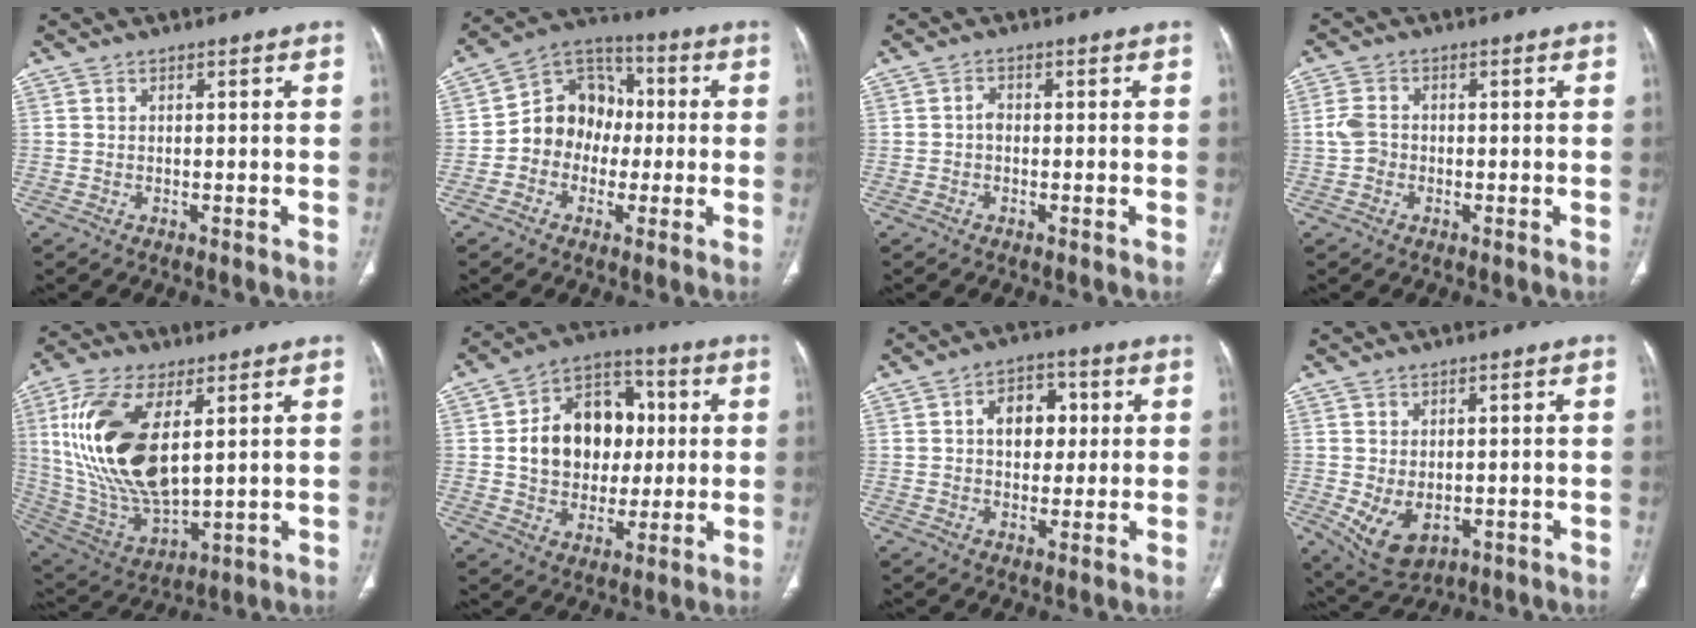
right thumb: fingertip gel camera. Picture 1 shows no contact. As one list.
[{"total": 12.1, "force": [-1.1, 10.4, 6.2], "torque": [-0.057, 0.034, -0.033]}, {"total": 1.5, "force": [-0.3, 1.1, 0.9], "torque": [-0.009, 0.004, -0.009]}, {"total": 1.0, "force": [0.2, 0.8, 0.5], "torque": [-0.009, 0.004, 0.006]}, {"total": 22.2, "force": [5.4, 10.7, 18.7], "torque": [-0.375, -0.026, 0.110]}, {"total": 17.1, "force": [1.8, 13.1, 10.8], "torque": [-0.126, 0.019, 0.031]}, {"total": 8.6, "force": [1.6, 6.0, 5.9], "torque": [-0.048, 0.011, 0.021]}, {"total": 7.4, "force": [-1.3, 4.9, 5.4], "torque": [-0.091, -0.007, 0.001]}]